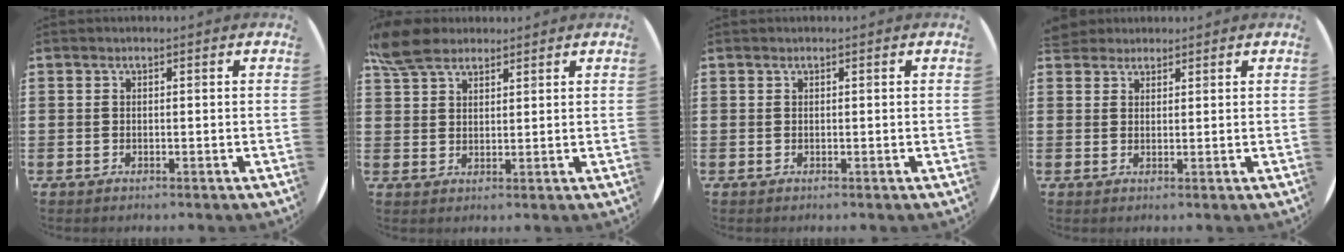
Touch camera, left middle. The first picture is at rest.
{"total": 5.9, "force": [4.9, 2.4, 2.3], "torque": [-0.058, 0.000, 0.094]}
{"total": 0.0}
{"total": 2.5, "force": [2.3, 1.0, -0.1], "torque": [0.004, 0.001, 0.045]}